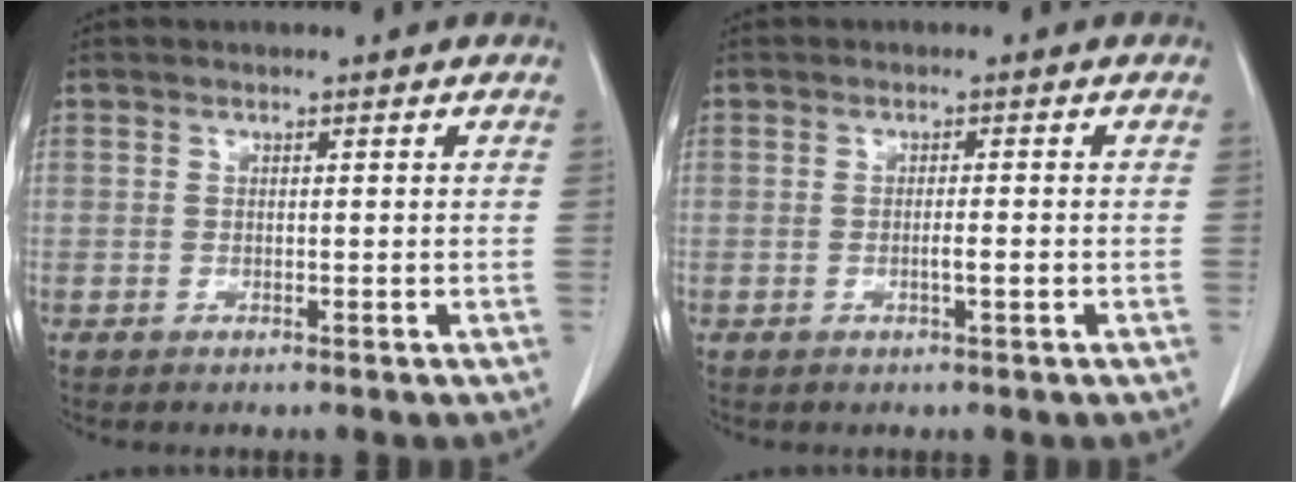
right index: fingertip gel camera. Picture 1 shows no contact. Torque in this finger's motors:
{"motor_torque": [0.28, -0.12, 0.17, 0.02]}